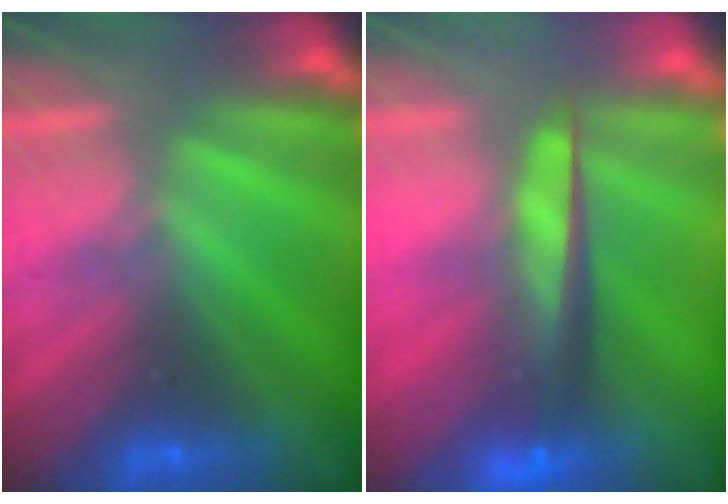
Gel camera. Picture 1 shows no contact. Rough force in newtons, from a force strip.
{"total": 6.9}